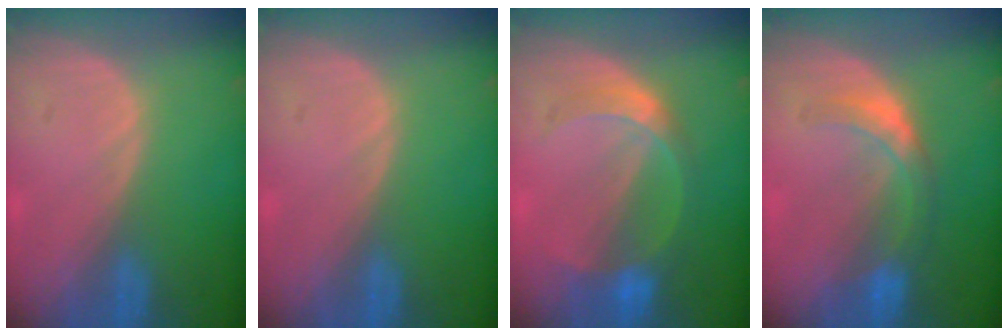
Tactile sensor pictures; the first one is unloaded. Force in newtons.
{"total": 0.0}
{"total": 6.3, "press": 5.6, "slide": 3.0}
{"total": 5.9, "press": 5.2, "slide": 2.8}